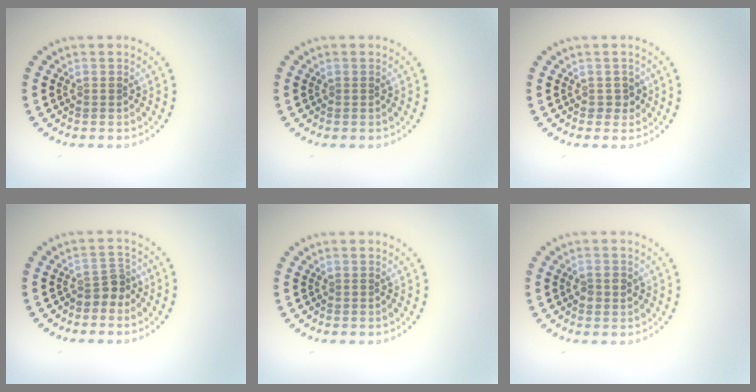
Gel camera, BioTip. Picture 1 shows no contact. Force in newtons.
{"total": 0.0}
{"total": 1.2, "press": 1.0, "slide": 0.6}
{"total": 2.1, "press": 1.7, "slide": 1.2}
{"total": 0.0}
{"total": 1.4, "press": 1.4, "slide": 0.2}